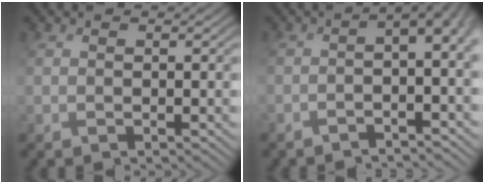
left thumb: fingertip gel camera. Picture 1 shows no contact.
{"total": 6.6, "force": [-1.4, 1.6, 6.3], "torque": [-0.072, -0.002, -0.026]}